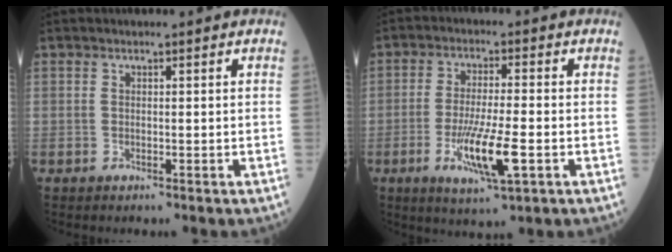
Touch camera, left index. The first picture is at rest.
{"total": 9.0, "force": [-3.0, 1.0, 8.4], "torque": [-0.161, -0.019, -0.052]}